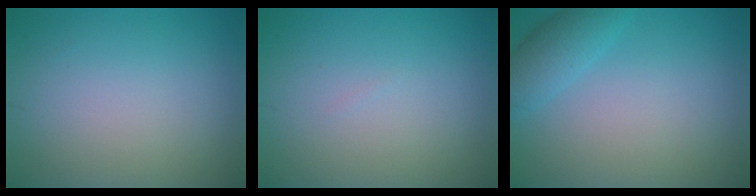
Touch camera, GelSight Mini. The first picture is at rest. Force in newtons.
{"total": 0.0}
{"total": 3.0, "press": 3.0, "slide": 0.1}